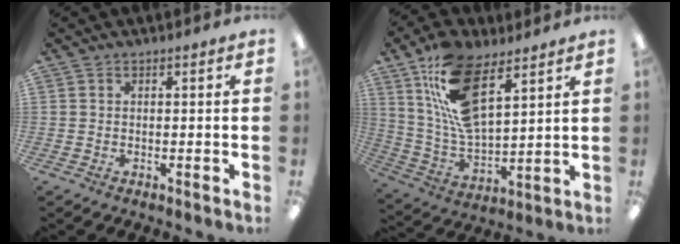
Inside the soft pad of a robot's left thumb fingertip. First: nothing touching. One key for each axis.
{"total": 17.2, "fx": 9.1, "fy": 7.9, "fz": 12.3, "tx": -0.253, "ty": -0.030, "tz": 0.162}